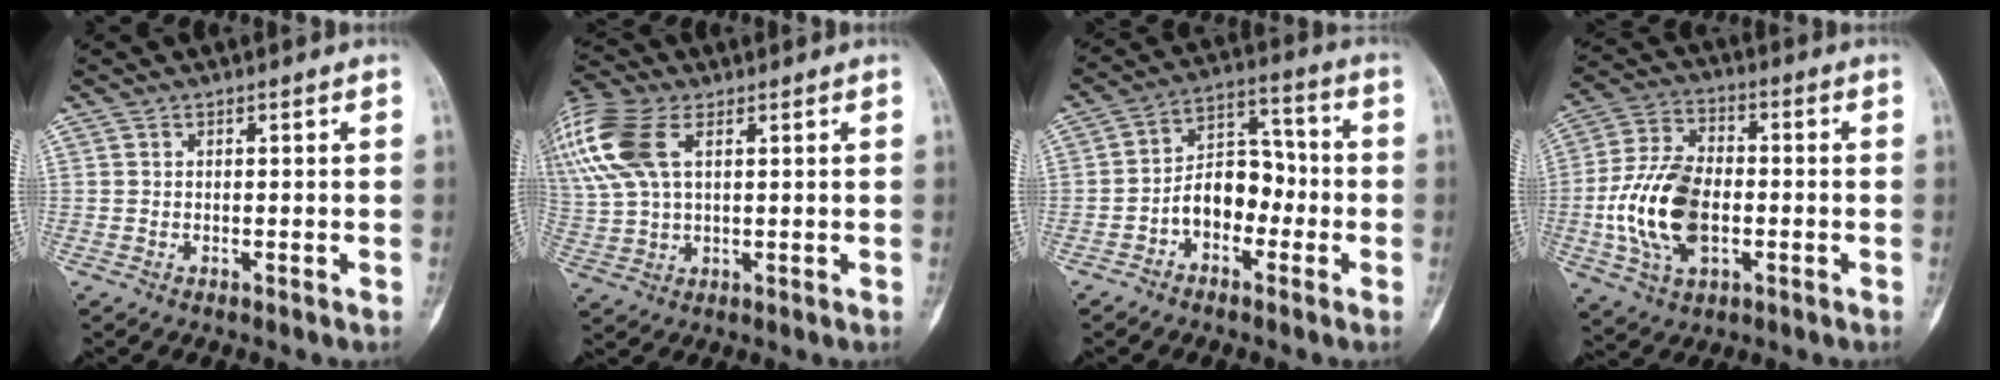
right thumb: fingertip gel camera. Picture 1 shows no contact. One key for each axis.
{"total": 16.7, "fx": 6.5, "fy": 9.2, "fz": 12.3, "tx": -0.311, "ty": 0.019, "tz": 0.126}
{"total": 9.7, "fx": -2.9, "fy": 6.7, "fz": 6.4, "tx": -0.080, "ty": 0.048, "tz": -0.060}
{"total": 15.9, "fx": -2.7, "fy": 9.5, "fz": 12.5, "tx": -0.244, "ty": 0.017, "tz": -0.046}